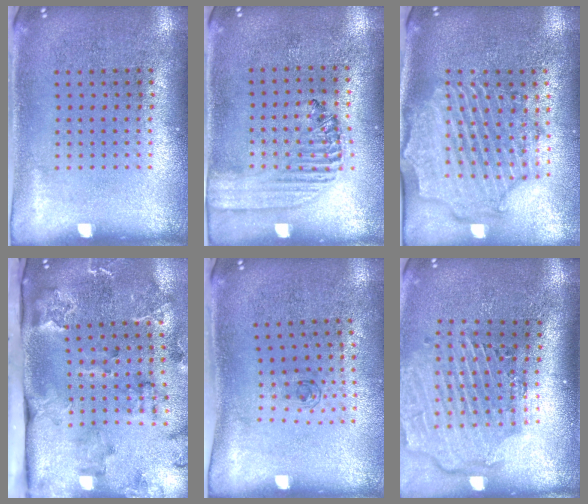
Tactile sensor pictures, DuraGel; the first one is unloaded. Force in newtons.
{"total": 1.4, "press": 1.2, "slide": 0.6}
{"total": 2.5, "press": 2.2, "slide": 1.1}
{"total": 2.6, "press": 2.4, "slide": 1.1}
{"total": 0.5, "press": 0.3, "slide": 0.5}
{"total": 2.8, "press": 2.3, "slide": 1.7}